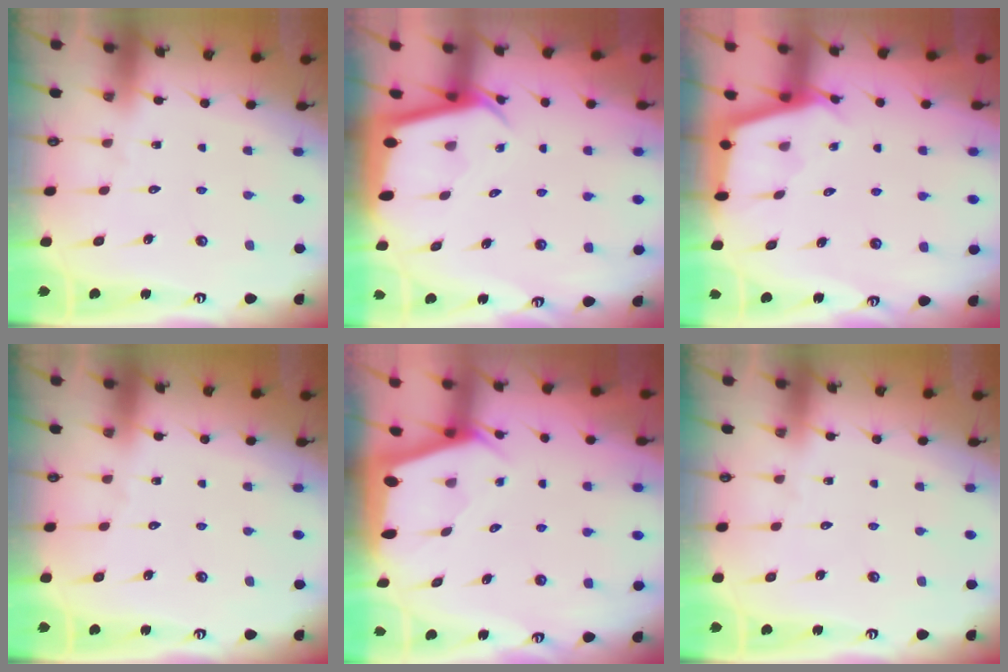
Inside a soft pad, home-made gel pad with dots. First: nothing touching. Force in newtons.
{"total": 2.8, "press": 2.8, "slide": 0.3}
{"total": 3.0, "press": 2.9, "slide": 0.3}
{"total": 0.0}
{"total": 1.9, "press": 1.9, "slide": 0.3}
{"total": 0.0}